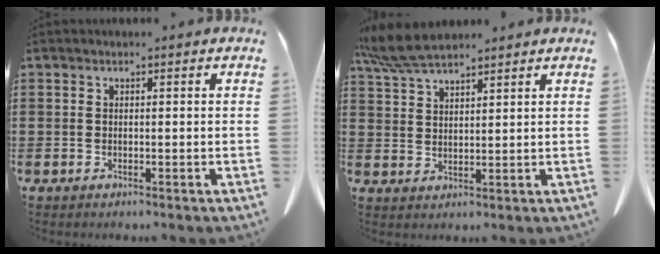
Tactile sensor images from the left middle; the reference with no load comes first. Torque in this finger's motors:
{"motor_torque": [0.66, 0.43, 0.18, 0.07]}